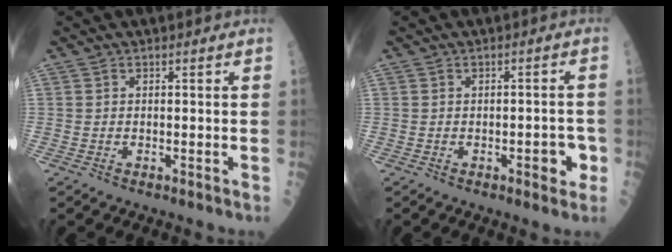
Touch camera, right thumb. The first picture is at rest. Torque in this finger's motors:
{"motor_torque": [0.82, 0.94, 0.29, -0.21, 0.00]}